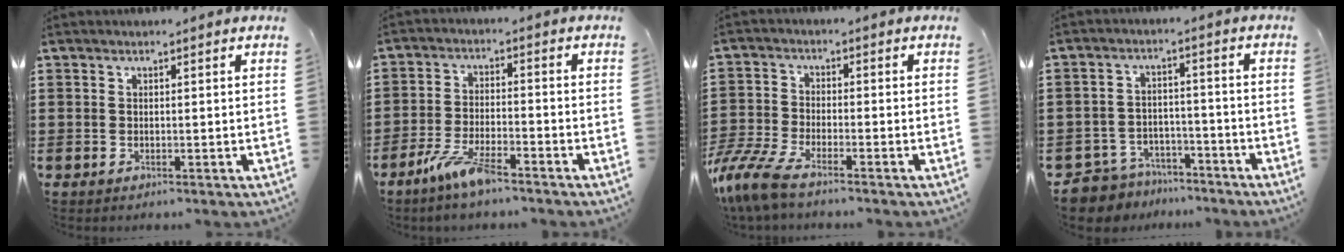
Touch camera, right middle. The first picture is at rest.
{"total": 6.3, "force": [-4.5, 1.2, 4.2], "torque": [-0.092, -0.006, -0.086]}
{"total": 8.2, "force": [-7.3, 2.7, 2.7], "torque": [-0.081, 0.011, -0.149]}
{"total": 6.2, "force": [-6.0, 1.4, 0.1], "torque": [-0.025, 0.009, -0.128]}